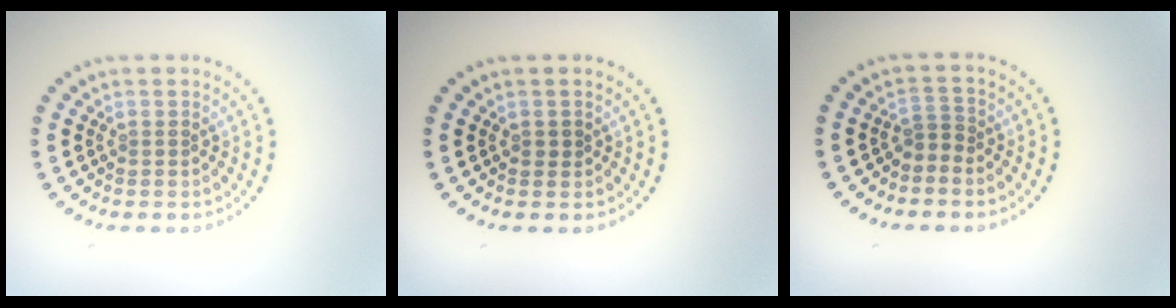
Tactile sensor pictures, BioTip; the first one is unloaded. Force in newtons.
{"total": 0.7, "press": 0.6, "slide": 0.2}
{"total": 1.4, "press": 0.9, "slide": 1.1}